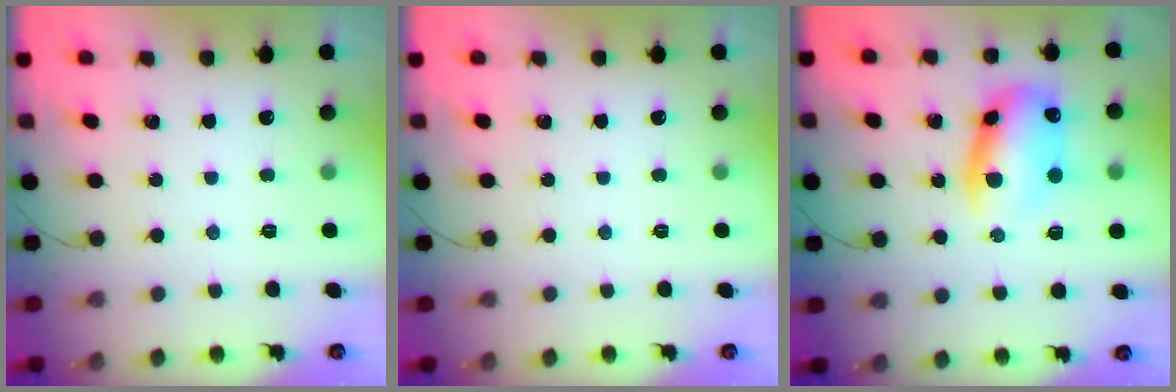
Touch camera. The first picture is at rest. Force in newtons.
{"total": 0.0}
{"total": 10.8, "press": 10.7, "slide": 1.8}